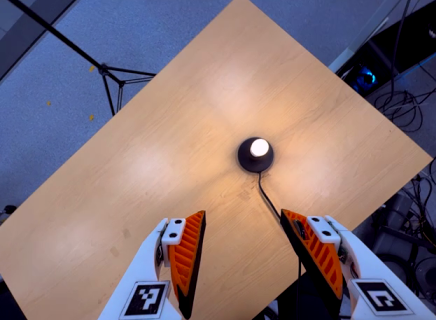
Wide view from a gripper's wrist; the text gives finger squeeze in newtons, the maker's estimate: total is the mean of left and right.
{"total": 0.0}